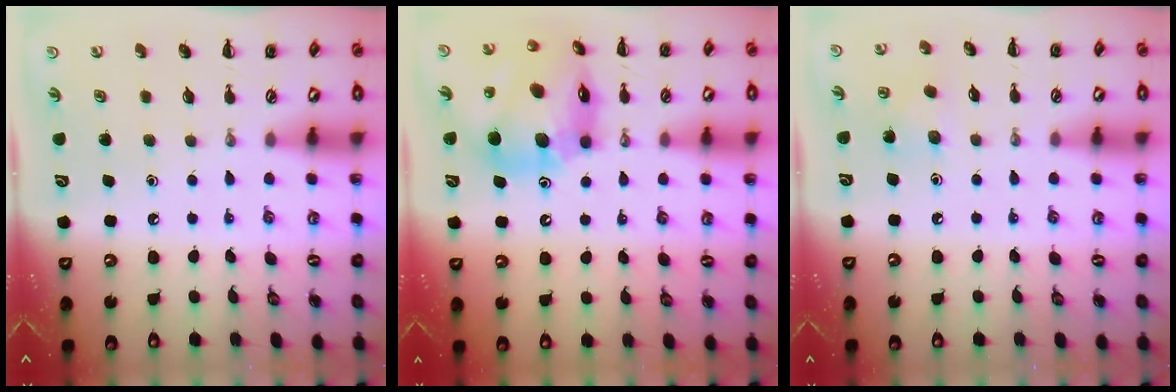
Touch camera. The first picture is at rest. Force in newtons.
{"total": 16.7, "press": 16.1, "slide": 4.8}
{"total": 5.1, "press": 4.9, "slide": 1.4}